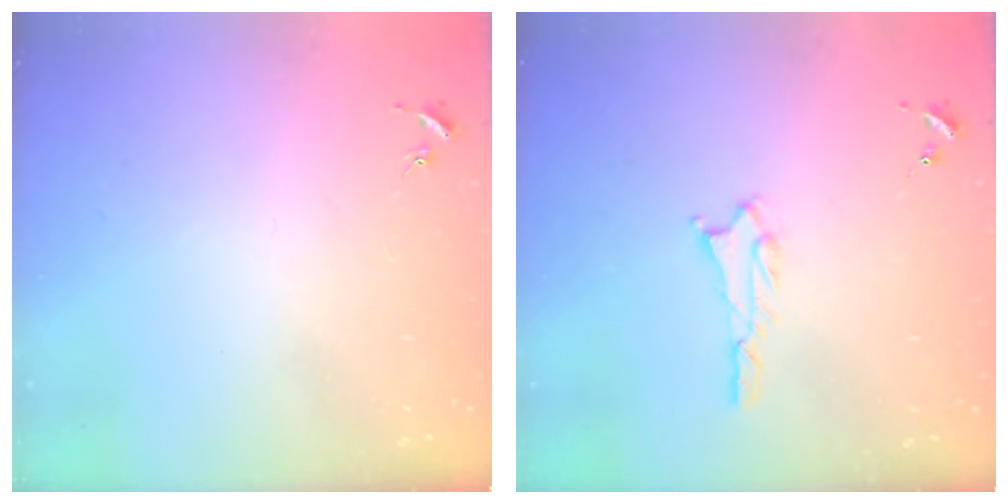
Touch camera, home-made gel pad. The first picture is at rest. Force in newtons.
{"total": 1.8, "press": 1.8, "slide": 0.2}